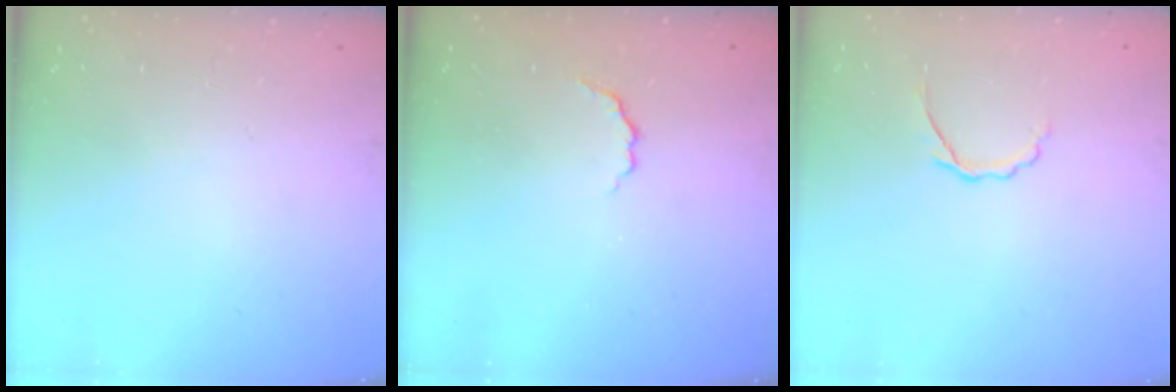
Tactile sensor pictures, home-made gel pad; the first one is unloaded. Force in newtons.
{"total": 2.7, "press": 2.6, "slide": 0.9}
{"total": 2.9, "press": 2.7, "slide": 0.8}